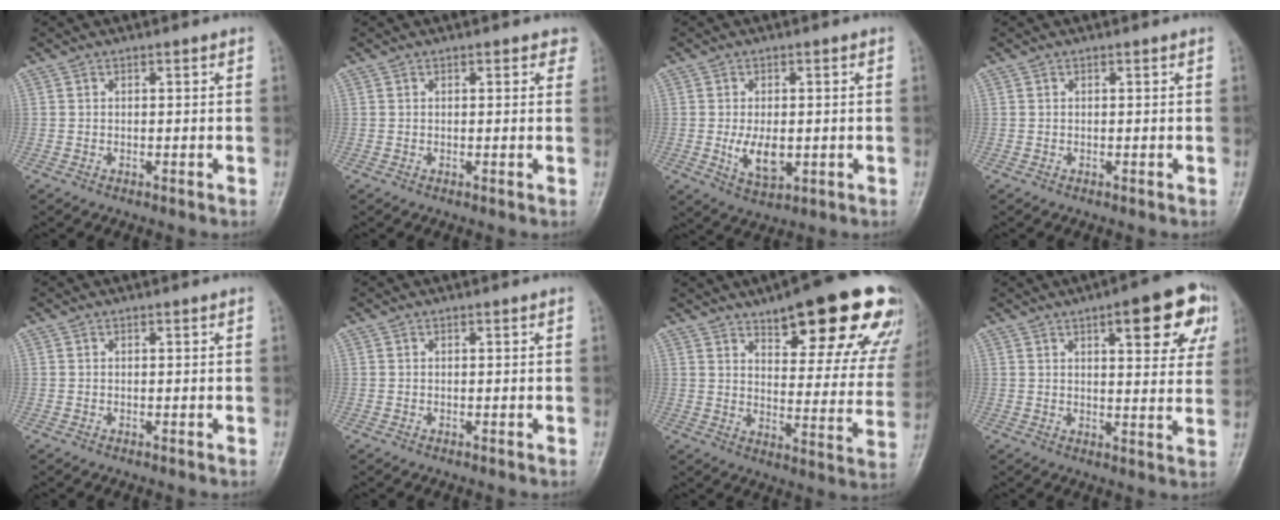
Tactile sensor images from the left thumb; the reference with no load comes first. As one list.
[{"total": 1.6, "force": [0.9, 1.0, 0.9], "torque": [0.008, 0.000, 0.005]}, {"total": 6.4, "force": [-0.8, 3.6, 5.2], "torque": [-0.082, -0.011, -0.008]}, {"total": 0.0}, {"total": 0.0}, {"total": 0.0}, {"total": 24.5, "force": [15.7, 7.9, 17.0], "torque": [-0.179, -0.054, 0.202]}, {"total": 13.6, "force": [6.2, 4.5, 11.3], "torque": [-0.104, -0.012, 0.072]}]